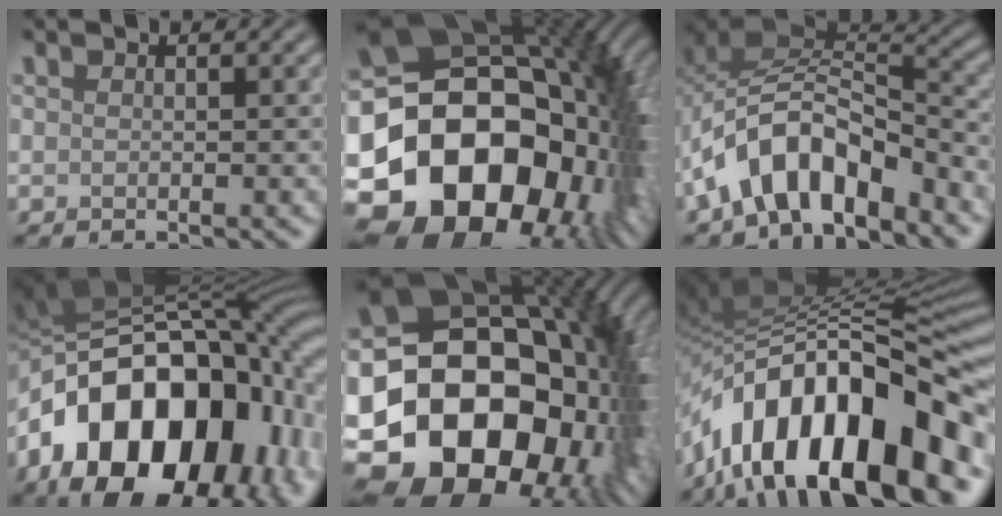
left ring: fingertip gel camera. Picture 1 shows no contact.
{"total": 21.6, "force": [-4.7, 15.6, 14.1], "torque": [-0.245, -0.028, -0.057]}
{"total": 9.3, "force": [-4.9, 4.9, 6.2], "torque": [-0.093, 0.013, -0.095]}
{"total": 19.3, "force": [-5.5, 12.9, 13.3], "torque": [-0.220, 0.012, -0.087]}
{"total": 23.6, "force": [-5.3, 18.2, 14.1], "torque": [-0.219, -0.014, -0.120]}
{"total": 16.8, "force": [-7.7, 7.5, 12.8], "torque": [-0.196, 0.038, -0.152]}